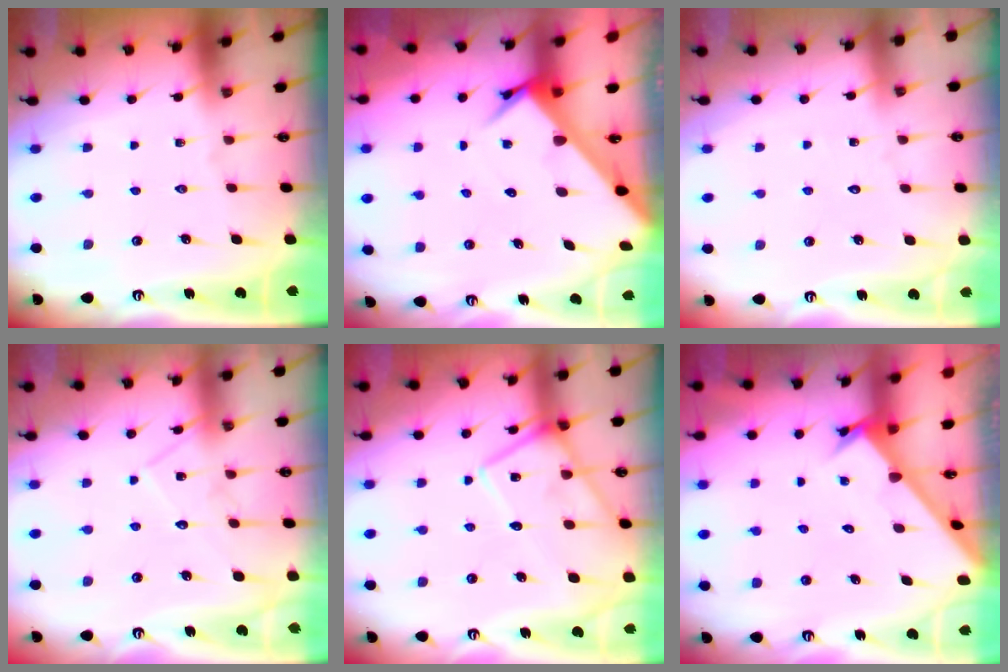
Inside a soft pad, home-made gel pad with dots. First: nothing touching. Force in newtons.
{"total": 4.6, "press": 4.6, "slide": 0.3}
{"total": 3.1, "press": 3.1, "slide": 0.3}
{"total": 10.0, "press": 10.0, "slide": 0.7}
{"total": 12.9, "press": 12.9, "slide": 1.0}
{"total": 2.4, "press": 2.4, "slide": 0.1}